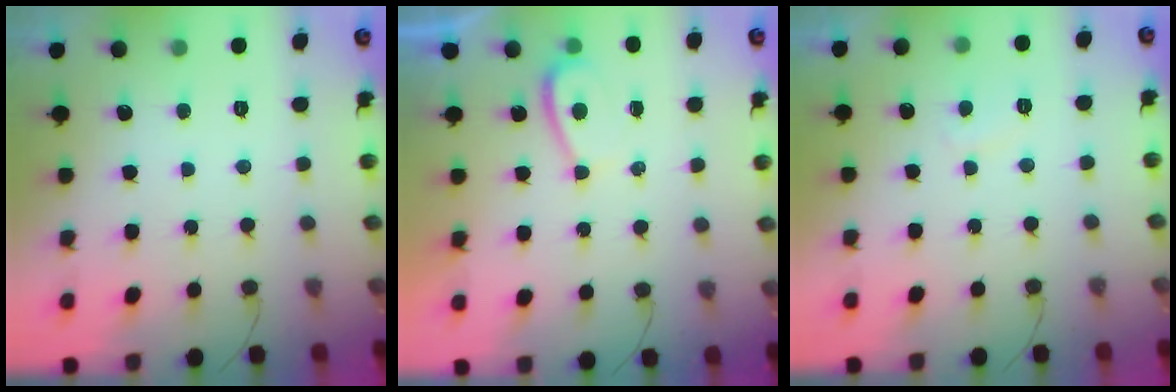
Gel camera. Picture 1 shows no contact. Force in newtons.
{"total": 2.2, "press": 2.2, "slide": 0.5}
{"total": 1.7, "press": 1.6, "slide": 0.6}